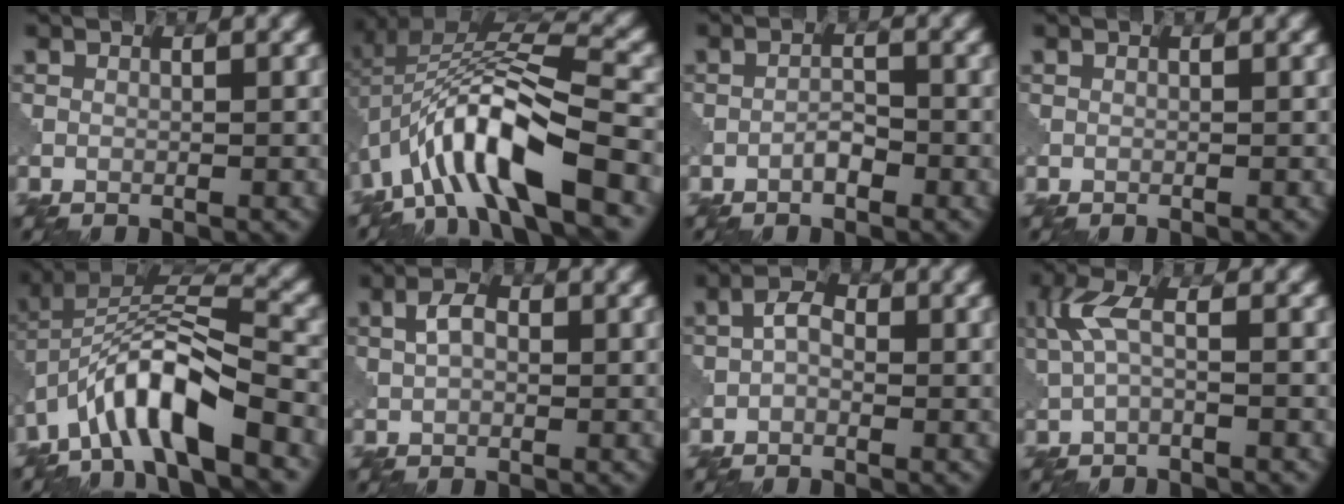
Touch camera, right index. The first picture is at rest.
{"total": 12.2, "force": [-4.8, 3.8, 10.5], "torque": [-0.196, 0.017, -0.087]}
{"total": 1.5, "force": [-0.9, 0.5, 1.1], "torque": [-0.021, 0.005, -0.020]}
{"total": 0.0}
{"total": 9.1, "force": [-5.0, 2.4, 7.2], "torque": [-0.125, 0.017, -0.098]}
{"total": 2.7, "force": [0.7, 1.7, 1.9], "torque": [-0.039, 0.007, 0.010]}
{"total": 2.1, "force": [-0.2, 1.3, 1.6], "torque": [-0.030, 0.009, -0.012]}
{"total": 3.0, "force": [0.4, 0.9, 2.8], "torque": [-0.066, 0.006, 0.003]}